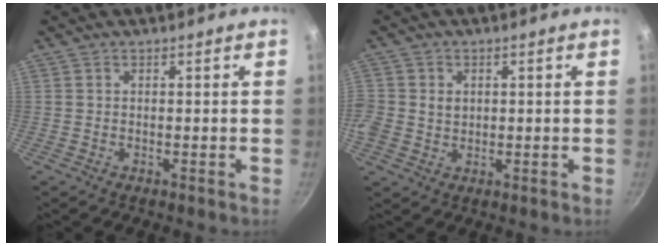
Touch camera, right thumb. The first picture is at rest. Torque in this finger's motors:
{"motor_torque": [0.00, 0.06, 0.31, -0.27, 0.05]}